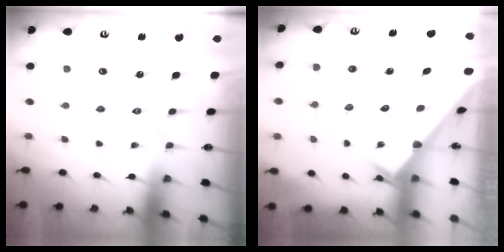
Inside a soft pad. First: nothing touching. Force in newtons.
{"total": 2.1, "press": 2.1, "slide": 0.1}